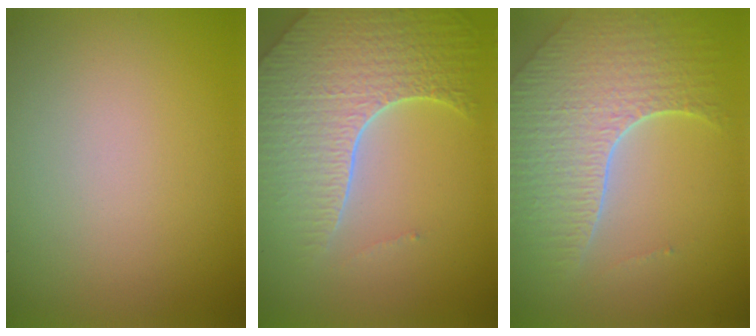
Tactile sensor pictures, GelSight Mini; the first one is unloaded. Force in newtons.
{"total": 8.2, "press": 5.8, "slide": 5.9}
{"total": 6.8, "press": 4.9, "slide": 4.7}